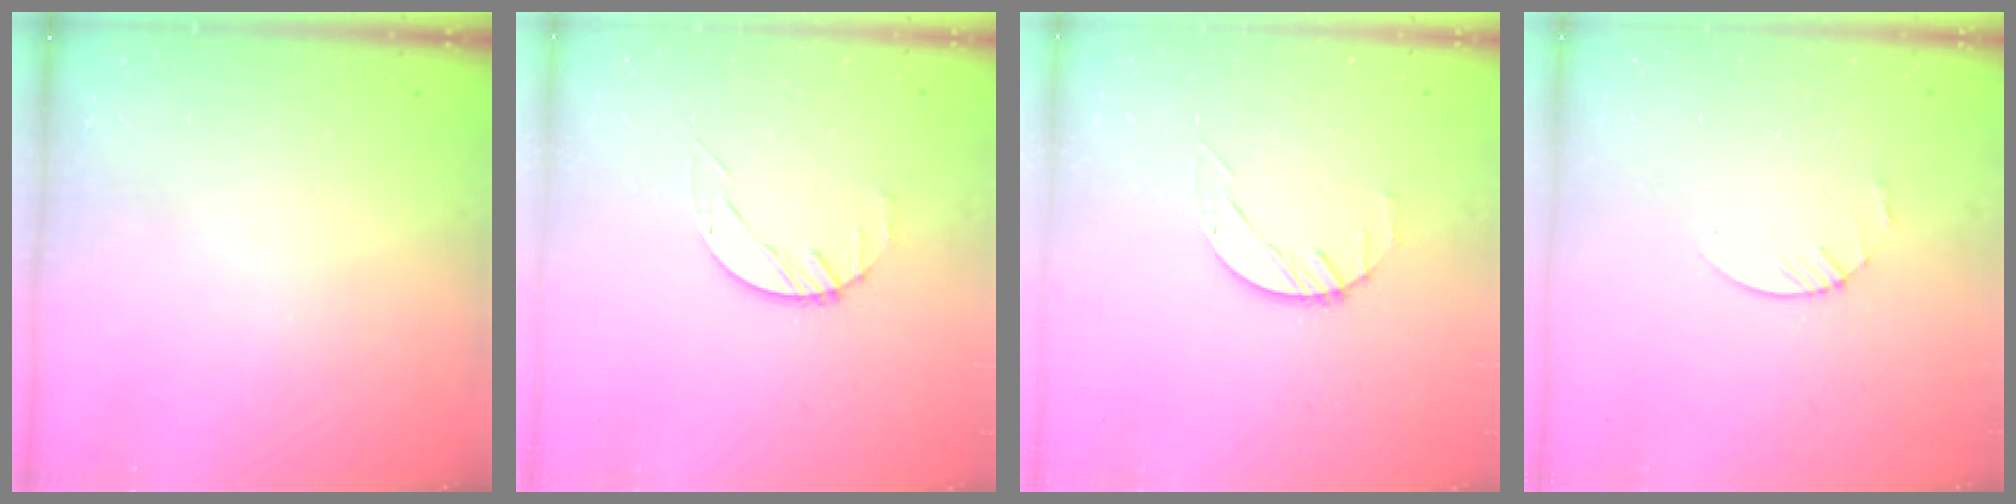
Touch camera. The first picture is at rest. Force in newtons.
{"total": 2.0, "press": 2.0, "slide": 0.3}
{"total": 2.0, "press": 2.0, "slide": 0.3}
{"total": 3.0, "press": 2.9, "slide": 0.3}